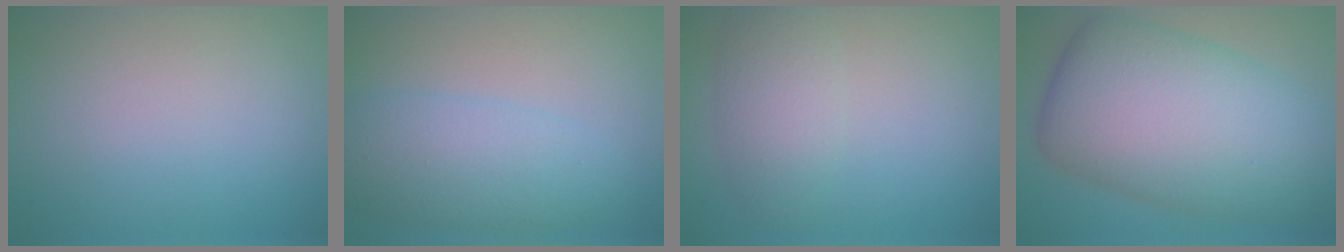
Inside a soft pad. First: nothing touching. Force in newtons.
{"total": 6.9, "press": 6.9, "slide": 0.2}
{"total": 3.2, "press": 3.2, "slide": 0.2}
{"total": 13.3, "press": 13.3, "slide": 0.0}